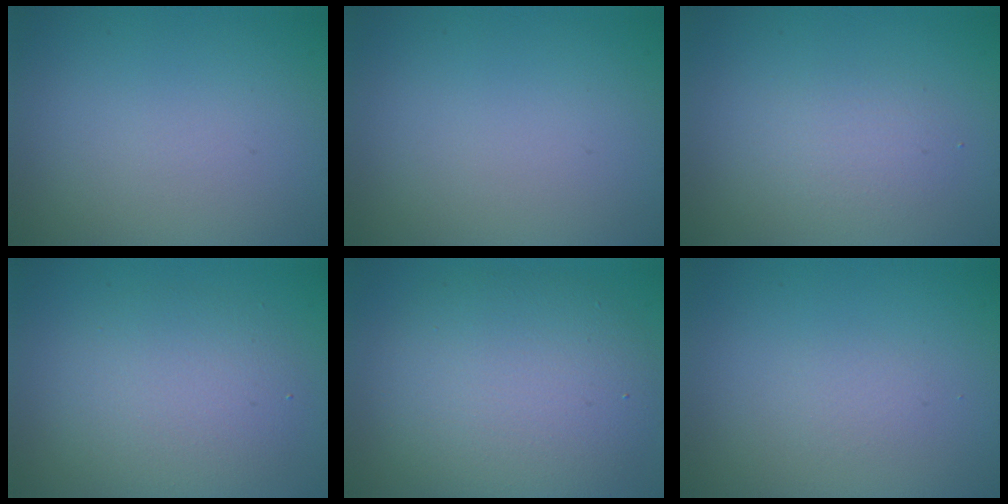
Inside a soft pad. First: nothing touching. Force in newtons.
{"total": 0.0}
{"total": 1.8, "press": 1.8, "slide": 0.1}
{"total": 4.4, "press": 4.4, "slide": 0.3}
{"total": 7.9, "press": 7.9, "slide": 0.6}
{"total": 0.7, "press": 0.7, "slide": 0.0}